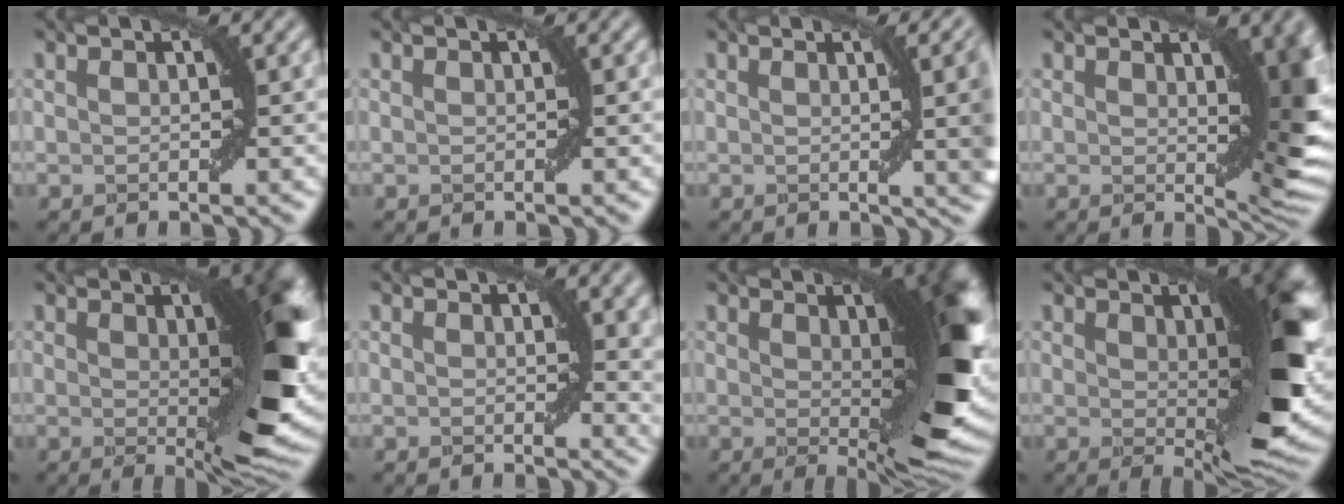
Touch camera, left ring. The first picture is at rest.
{"total": 0.0}
{"total": 7.7, "force": [0.8, 2.4, 7.2], "torque": [-0.054, 0.009, 0.011]}
{"total": 7.3, "force": [1.4, 2.6, 6.7], "torque": [-0.080, -0.008, 0.028]}
{"total": 8.8, "force": [1.1, 2.0, 8.5], "torque": [-0.109, -0.010, 0.022]}
{"total": 3.8, "force": [1.2, 1.9, 3.0], "torque": [-0.024, -0.007, 0.019]}
{"total": 10.4, "force": [1.4, 3.0, 9.9], "torque": [-0.119, -0.006, 0.025]}
{"total": 9.8, "force": [1.4, 3.0, 9.2], "torque": [-0.119, -0.007, 0.026]}